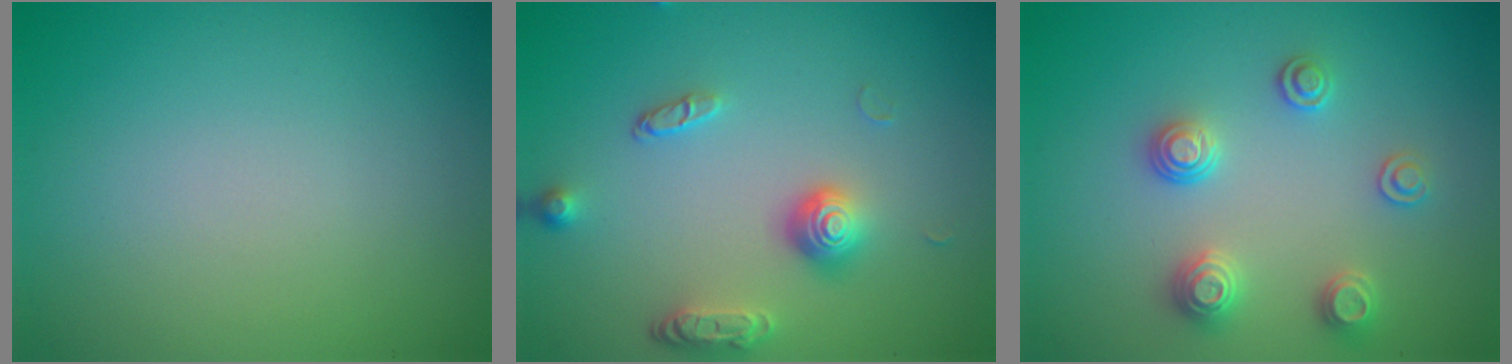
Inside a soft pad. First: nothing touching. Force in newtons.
{"total": 3.7, "press": 2.8, "slide": 2.5}
{"total": 2.6, "press": 2.6, "slide": 0.2}